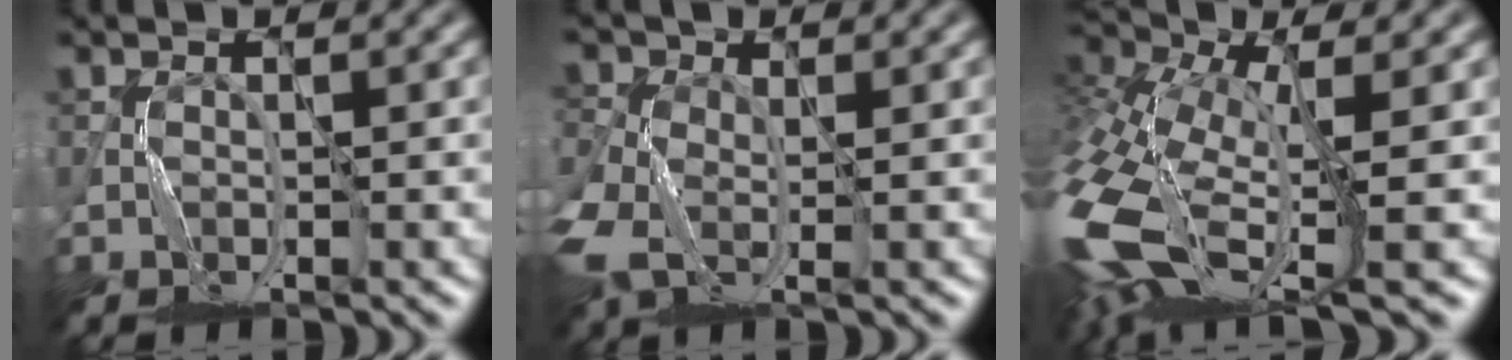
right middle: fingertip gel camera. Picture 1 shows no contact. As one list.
[{"total": 5.3, "force": [-1.2, 3.9, 3.3], "torque": [-0.093, -0.021, -0.028]}, {"total": 13.6, "force": [-3.1, 6.8, 11.3], "torque": [-0.292, -0.014, -0.047]}]